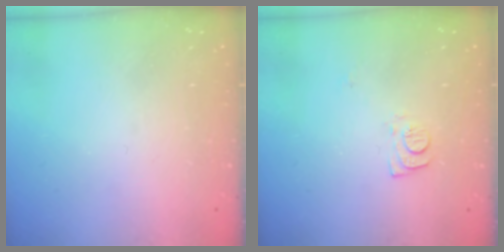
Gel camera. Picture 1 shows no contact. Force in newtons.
{"total": 7.9, "press": 7.9, "slide": 0.7}